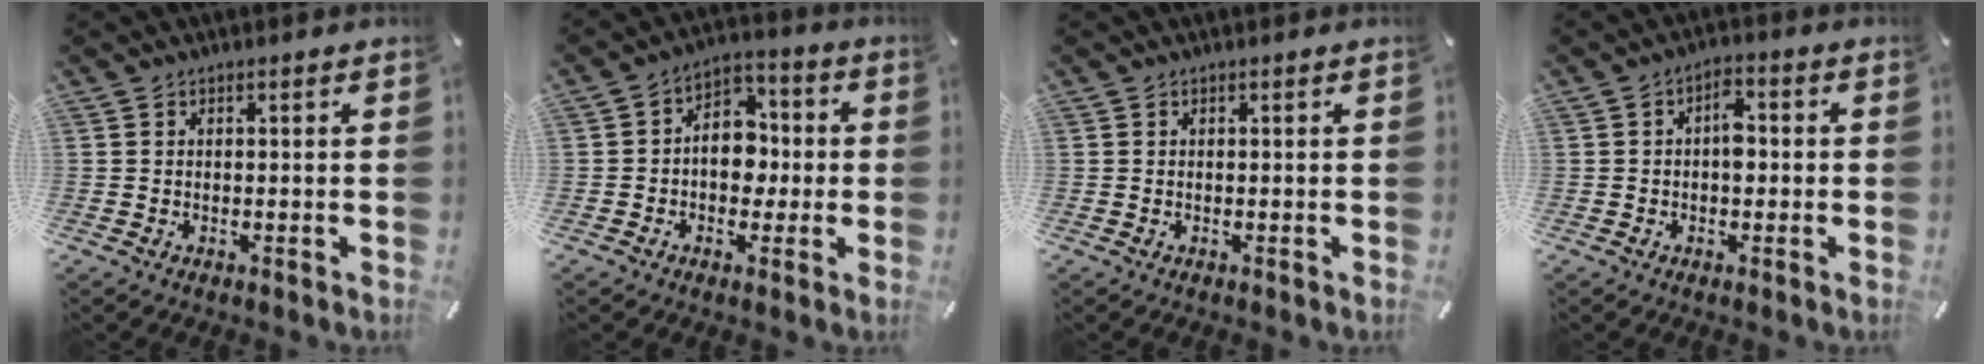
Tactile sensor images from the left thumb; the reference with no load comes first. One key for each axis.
{"total": 8.3, "fx": -1.2, "fy": 6.6, "fz": 4.8, "tx": -0.084, "ty": 0.015, "tz": -0.023}
{"total": 0.0}
{"total": 4.4, "fx": -0.2, "fy": 2.6, "fz": 3.5, "tx": -0.052, "ty": 0.007, "tz": -0.008}